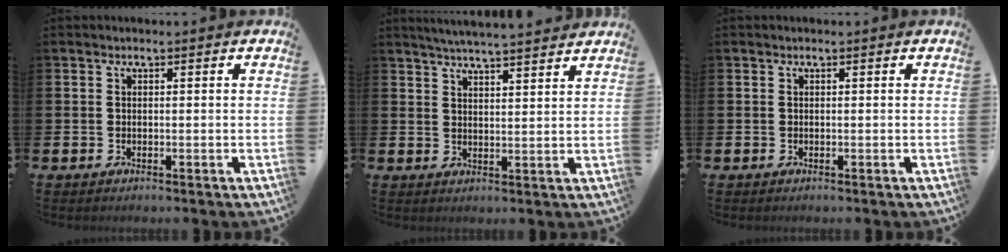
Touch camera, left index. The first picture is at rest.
{"total": 4.5, "force": [4.4, -0.4, 0.6], "torque": [-0.023, -0.023, 0.079]}
{"total": 0.0}